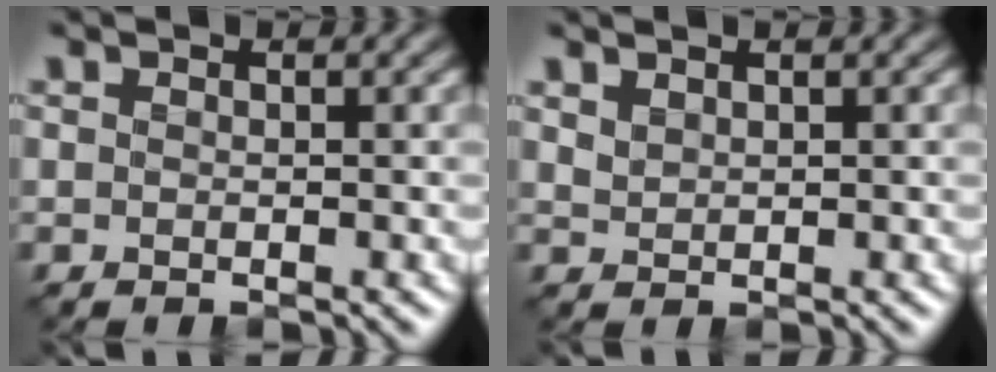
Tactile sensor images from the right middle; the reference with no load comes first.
{"total": 1.0, "force": [0.9, 0.4, 0.3], "torque": [-0.013, -0.001, 0.022]}